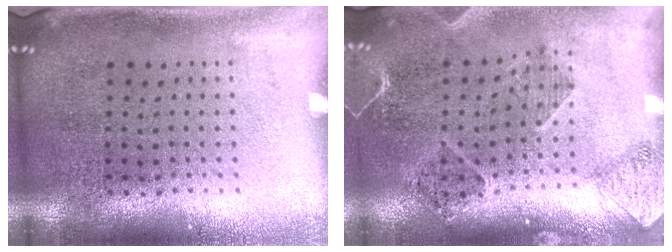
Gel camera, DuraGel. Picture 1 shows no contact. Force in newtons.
{"total": 1.5, "press": 1.4, "slide": 0.5}